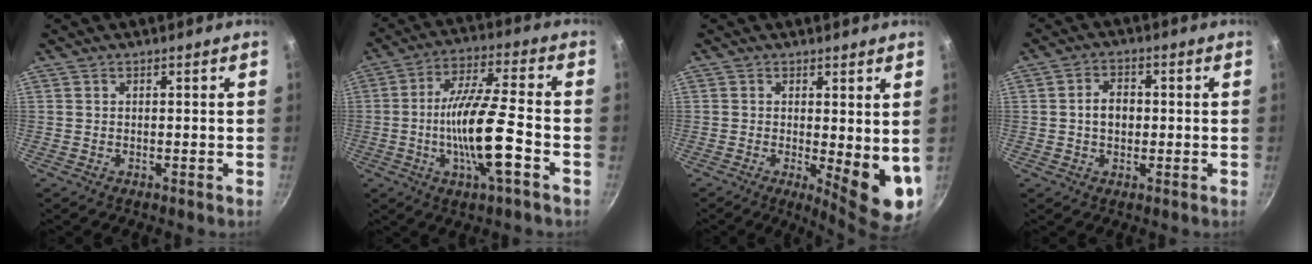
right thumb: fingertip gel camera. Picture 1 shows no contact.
{"total": 14.2, "force": [-3.9, 2.6, 13.4], "torque": [-0.244, 0.022, -0.078]}
{"total": 9.4, "force": [-0.2, 3.2, 8.9], "torque": [-0.104, -0.020, 0.004]}
{"total": 5.0, "force": [0.0, 3.7, 3.5], "torque": [-0.040, 0.012, -0.004]}